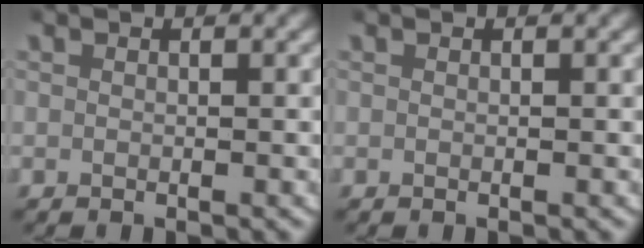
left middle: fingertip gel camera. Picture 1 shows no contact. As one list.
[{"total": 0.0}]